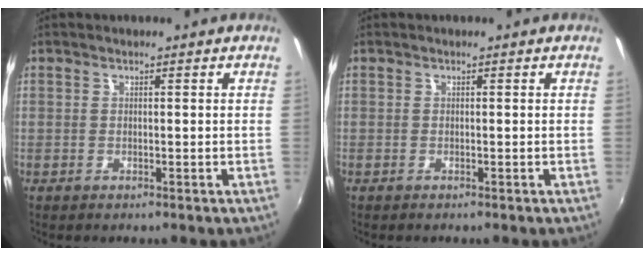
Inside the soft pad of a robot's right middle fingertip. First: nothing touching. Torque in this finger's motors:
{"motor_torque": [-0.32, 0.02, 0.05, -0.01]}